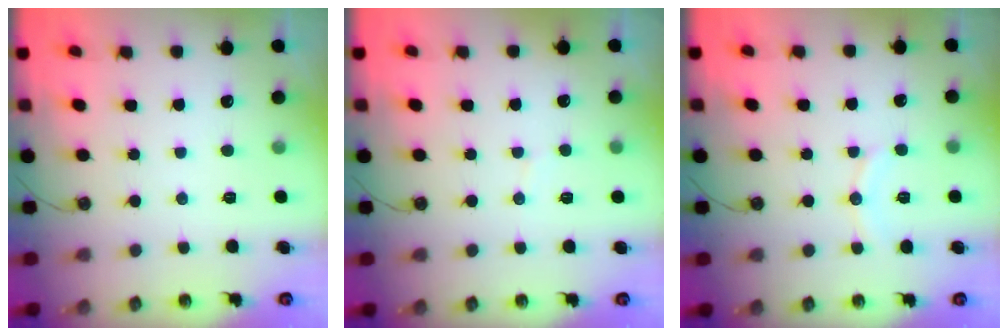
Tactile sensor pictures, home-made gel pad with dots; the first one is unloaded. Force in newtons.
{"total": 4.5, "press": 4.5, "slide": 0.4}
{"total": 6.8, "press": 6.8, "slide": 0.7}